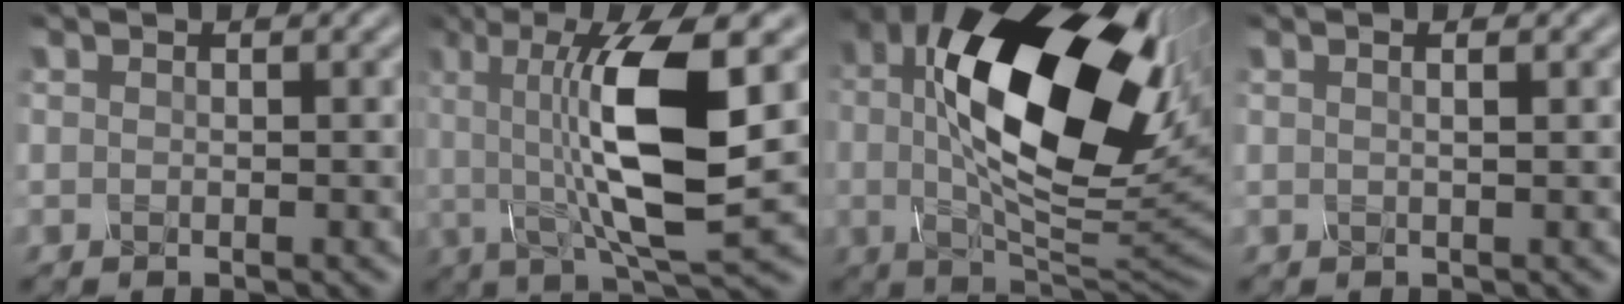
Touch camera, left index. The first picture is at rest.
{"total": 11.0, "force": [1.1, 2.8, 10.6], "torque": [-0.177, -0.001, 0.021]}
{"total": 18.2, "force": [3.7, 8.7, 15.6], "torque": [-0.254, -0.004, 0.057]}
{"total": 1.6, "force": [0.6, 0.6, 1.4], "torque": [-0.008, 0.001, -0.005]}